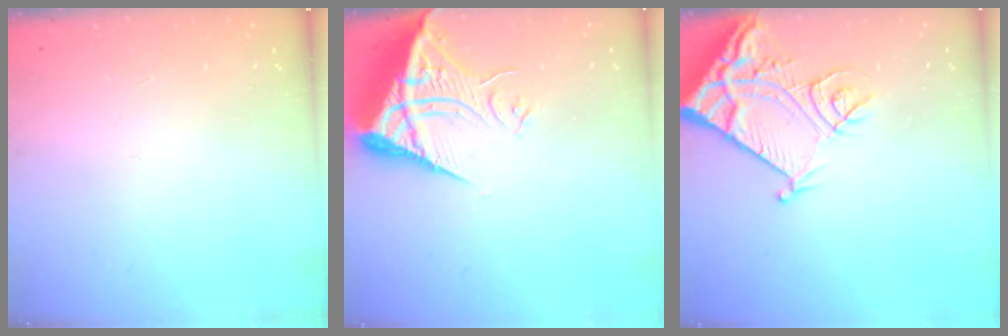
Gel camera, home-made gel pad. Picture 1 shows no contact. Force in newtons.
{"total": 11.0, "press": 10.9, "slide": 1.2}
{"total": 13.6, "press": 13.5, "slide": 1.7}